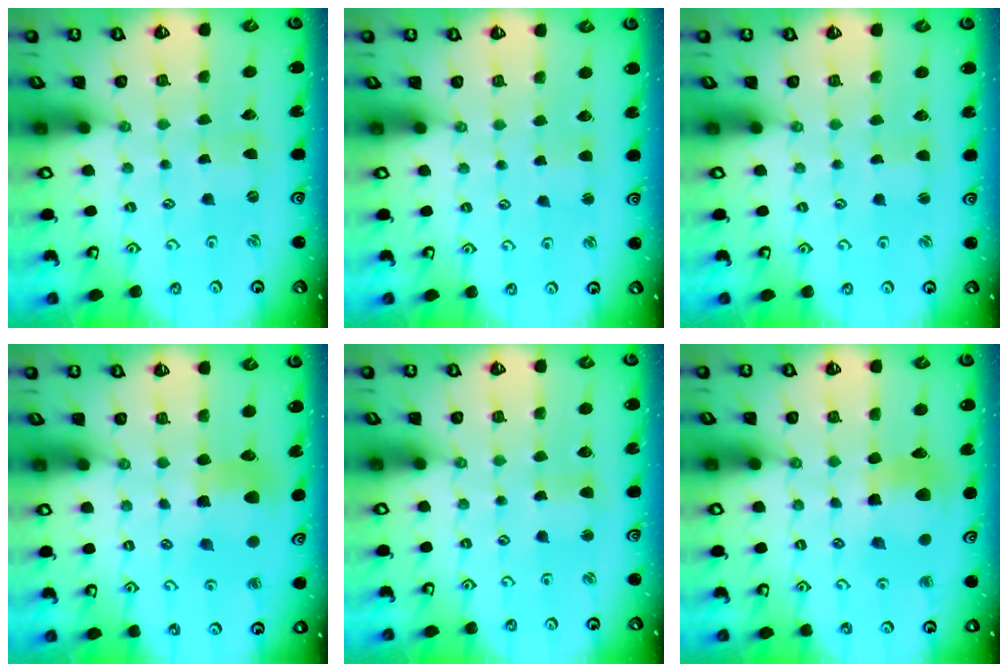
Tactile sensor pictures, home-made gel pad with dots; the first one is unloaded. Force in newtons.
{"total": 2.7, "press": 2.7, "slide": 0.2}
{"total": 0.5, "press": 0.5, "slide": 0.1}
{"total": 7.9, "press": 7.9, "slide": 0.5}
{"total": 2.7, "press": 2.7, "slide": 0.2}
{"total": 10.0, "press": 10.0, "slide": 1.3}